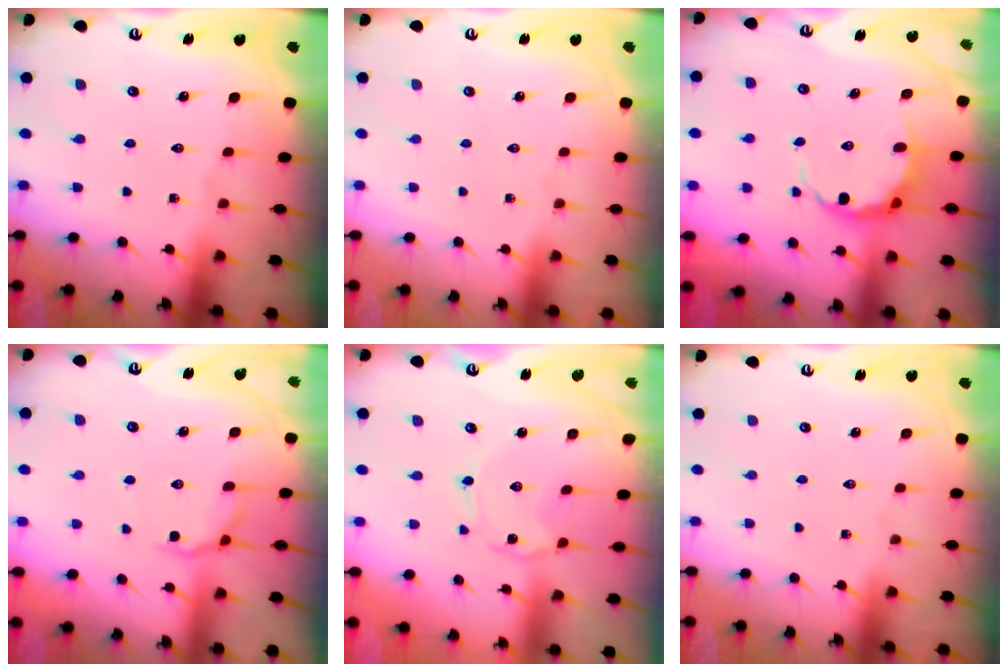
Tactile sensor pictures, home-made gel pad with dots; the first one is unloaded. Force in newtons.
{"total": 0.0}
{"total": 6.7, "press": 6.2, "slide": 2.4}
{"total": 4.9, "press": 4.6, "slide": 1.8}
{"total": 1.0, "press": 1.0, "slide": 0.1}
{"total": 0.0}